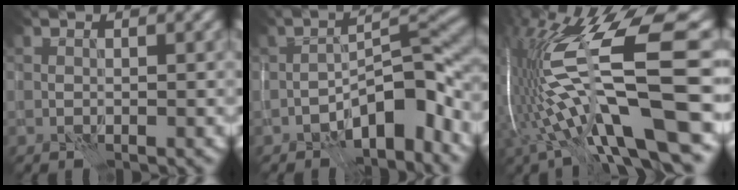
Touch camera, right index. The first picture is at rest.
{"total": 7.6, "force": [-4.6, 2.5, 5.4], "torque": [-0.070, 0.020, -0.085]}
{"total": 16.7, "force": [-2.0, 3.8, 16.1], "torque": [-0.302, 0.018, -0.029]}